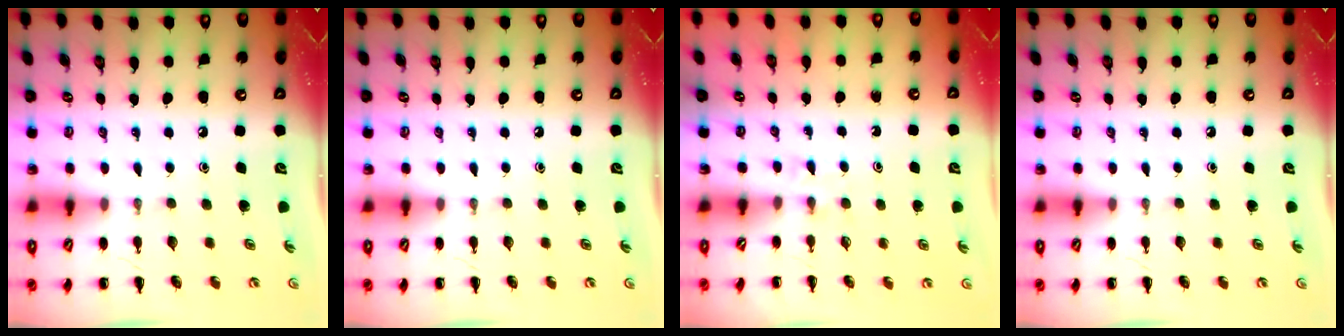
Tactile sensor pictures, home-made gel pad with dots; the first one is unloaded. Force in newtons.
{"total": 0.0}
{"total": 2.4, "press": 2.0, "slide": 1.2}
{"total": 0.0}